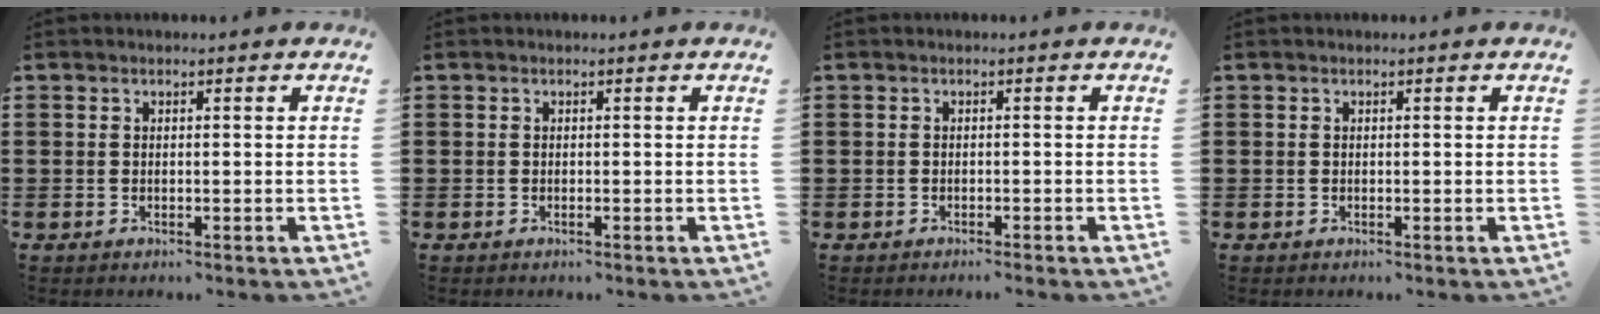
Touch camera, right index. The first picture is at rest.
{"total": 0.0}
{"total": 0.7, "force": [-0.7, 0.0, 0.1], "torque": [-0.004, -0.002, -0.014]}
{"total": 0.0}